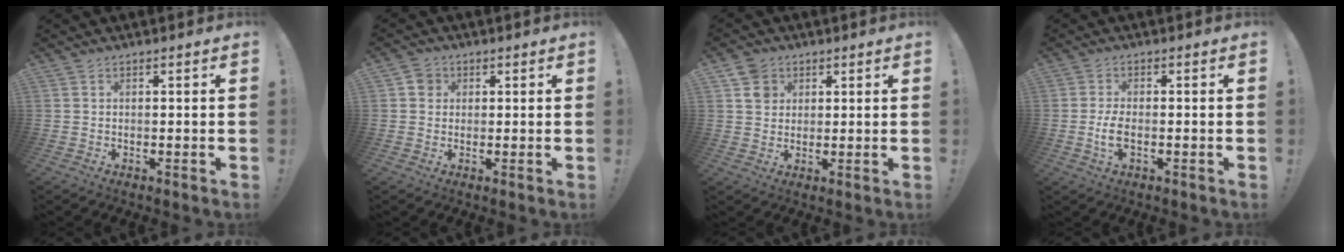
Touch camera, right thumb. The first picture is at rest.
{"total": 3.8, "force": [0.9, 3.4, 1.3], "torque": [-0.019, 0.007, 0.018]}
{"total": 6.2, "force": [3.1, 5.1, 1.8], "torque": [-0.023, -0.010, 0.061]}
{"total": 4.6, "force": [-1.4, 1.8, 4.0], "torque": [-0.087, -0.002, -0.026]}